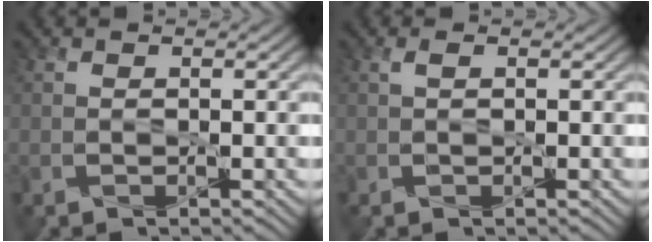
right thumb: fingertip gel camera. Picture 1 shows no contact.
{"total": 0.8, "force": [0.3, 0.2, 0.7], "torque": [-0.016, 0.002, 0.005]}